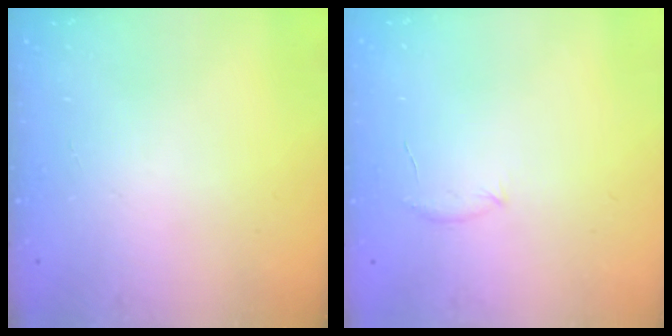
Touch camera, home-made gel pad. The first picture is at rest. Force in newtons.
{"total": 4.4, "press": 4.2, "slide": 1.3}